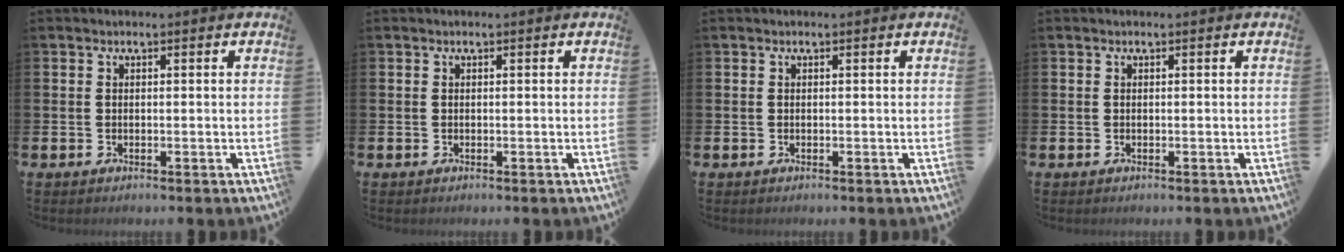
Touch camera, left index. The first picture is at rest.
{"total": 0.0}
{"total": 0.0}
{"total": 0.0}